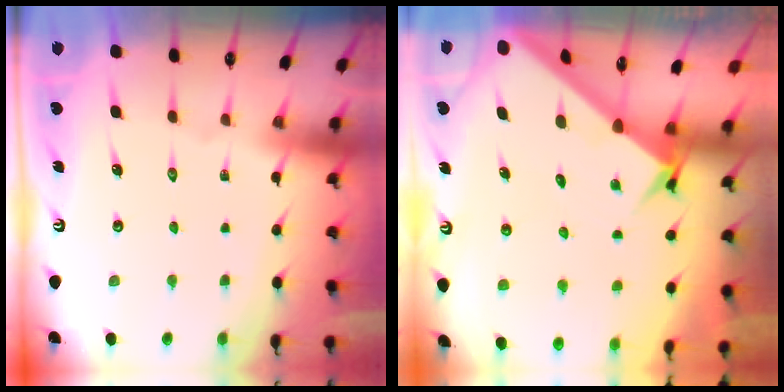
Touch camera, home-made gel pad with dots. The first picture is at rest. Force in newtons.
{"total": 3.7, "press": 3.7, "slide": 0.4}